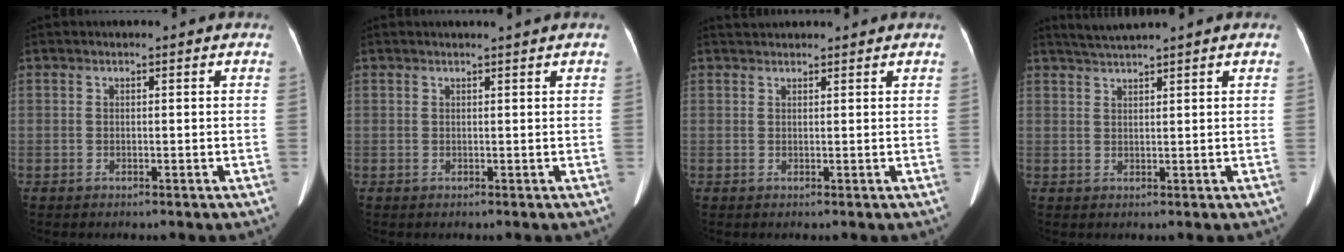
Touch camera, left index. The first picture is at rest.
{"total": 2.2, "force": [2.0, -0.6, 0.8], "torque": [-0.011, 0.006, 0.029]}
{"total": 3.4, "force": [3.3, 0.4, 0.6], "torque": [-0.014, 0.034, 0.052]}
{"total": 3.7, "force": [3.3, -1.0, 1.2], "torque": [-0.022, 0.018, 0.063]}